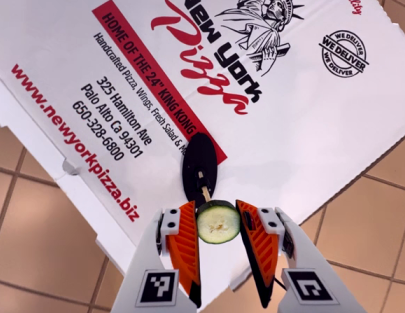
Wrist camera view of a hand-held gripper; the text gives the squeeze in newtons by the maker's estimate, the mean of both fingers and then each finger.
{"total": 7.6, "left": 7.4, "right": 7.8}